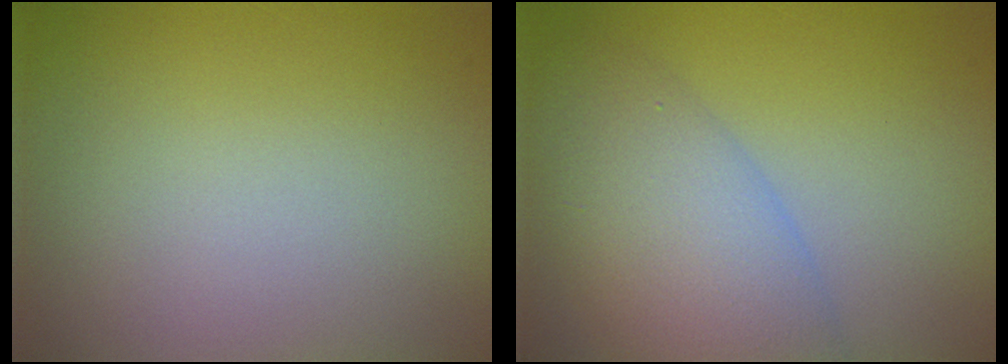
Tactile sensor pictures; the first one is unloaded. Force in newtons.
{"total": 7.2, "press": 7.2, "slide": 0.5}